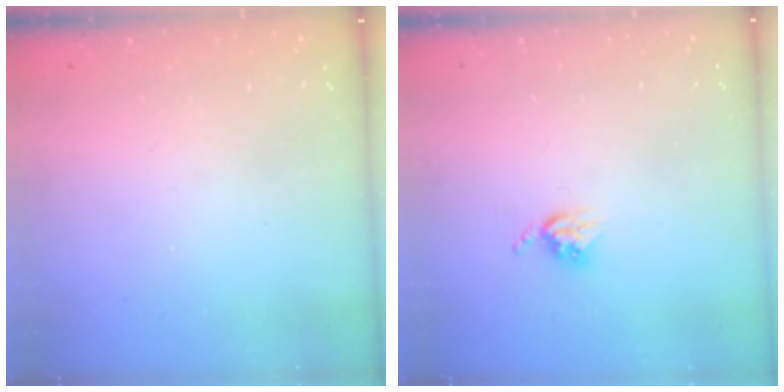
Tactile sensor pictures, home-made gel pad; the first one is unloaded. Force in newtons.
{"total": 4.3, "press": 4.2, "slide": 0.5}